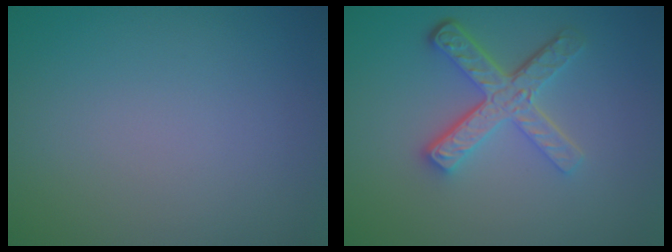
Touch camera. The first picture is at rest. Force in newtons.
{"total": 4.9, "press": 3.6, "slide": 3.3}